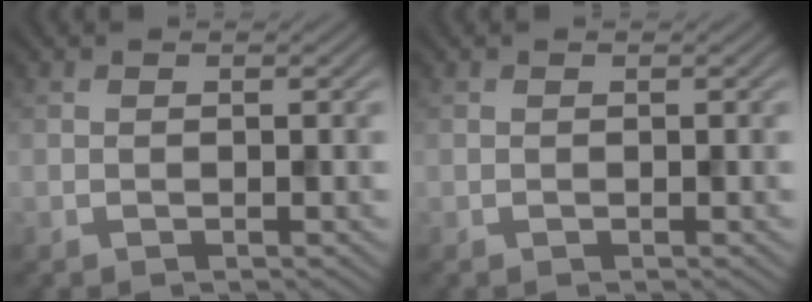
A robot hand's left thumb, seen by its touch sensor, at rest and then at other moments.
{"total": 0.0}